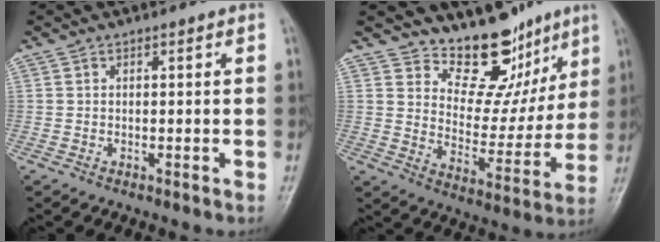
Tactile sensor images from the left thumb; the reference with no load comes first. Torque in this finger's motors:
{"motor_torque": [0.33, 0.09, -0.39, -0.35, 0.05]}